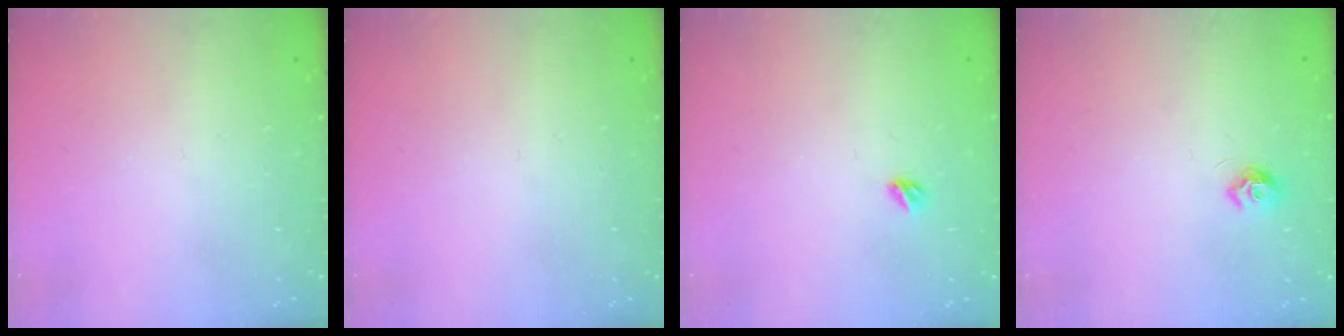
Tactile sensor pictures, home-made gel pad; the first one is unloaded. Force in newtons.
{"total": 0.0}
{"total": 3.4, "press": 3.3, "slide": 0.8}
{"total": 7.2, "press": 7.2, "slide": 0.4}